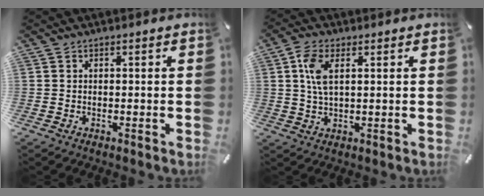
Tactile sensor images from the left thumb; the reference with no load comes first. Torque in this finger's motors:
{"motor_torque": [-0.01, 0.14, 0.26, -0.04, -0.07]}